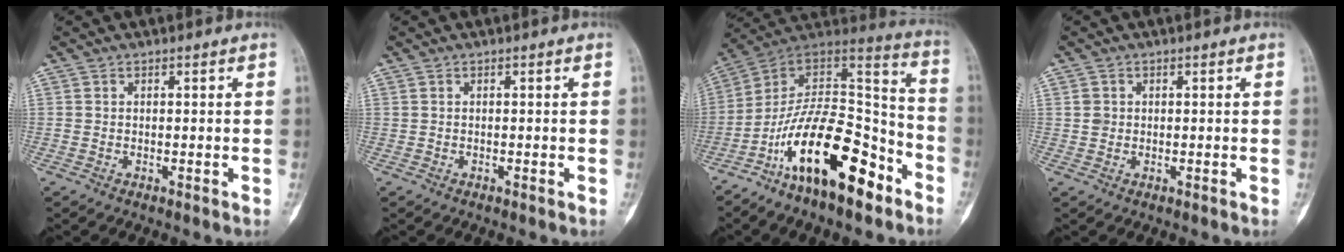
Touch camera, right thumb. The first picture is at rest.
{"total": 0.0}
{"total": 21.9, "force": [-11.8, 8.9, 16.1], "torque": [-0.256, 0.096, -0.202]}
{"total": 1.7, "force": [0.1, 1.6, 0.6], "torque": [-0.004, 0.003, 0.004]}